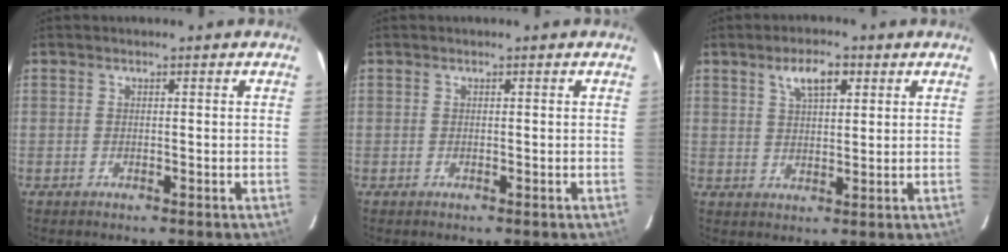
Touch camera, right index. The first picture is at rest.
{"total": 0.0}
{"total": 5.7, "force": [2.9, 2.3, 4.3], "torque": [-0.074, 0.012, 0.053]}